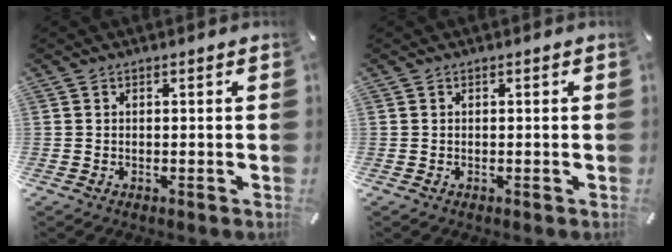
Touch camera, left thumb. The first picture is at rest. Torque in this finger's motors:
{"motor_torque": [-0.01, 0.00, -0.01, 0.01, 0.00]}